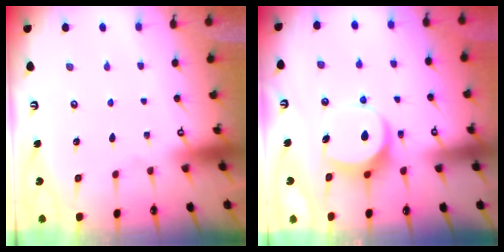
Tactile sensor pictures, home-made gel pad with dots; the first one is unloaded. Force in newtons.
{"total": 8.3, "press": 8.3, "slide": 0.7}